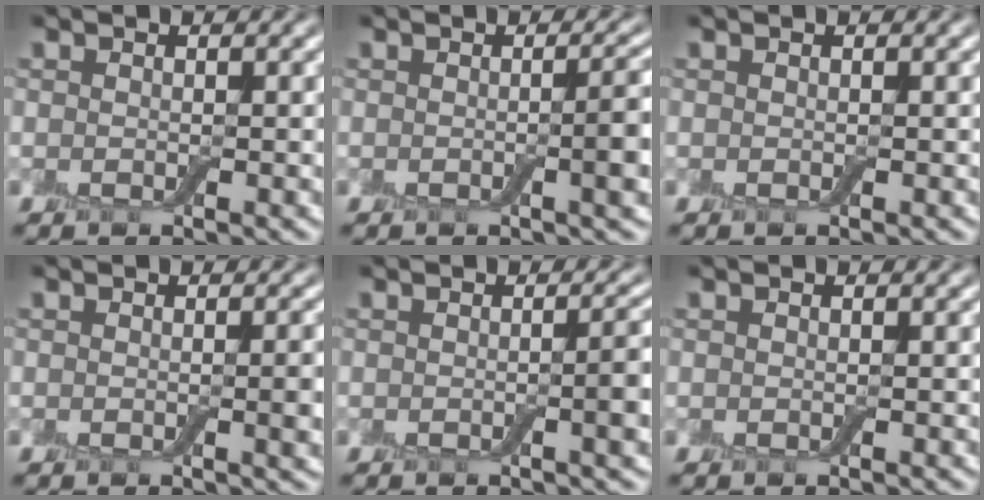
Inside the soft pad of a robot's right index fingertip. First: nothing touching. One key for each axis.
{"total": 2.9, "fx": -0.2, "fy": 0.6, "fz": 2.9, "tx": -0.033, "ty": 0.005, "tz": -0.006}
{"total": 0.0}
{"total": 1.7, "fx": -0.1, "fy": 0.3, "fz": 1.7, "tx": -0.021, "ty": -0.001, "tz": -0.001}
{"total": 2.4, "fx": -0.2, "fy": 0.5, "fz": 2.4, "tx": -0.028, "ty": 0.003, "tz": -0.005}
{"total": 0.0}